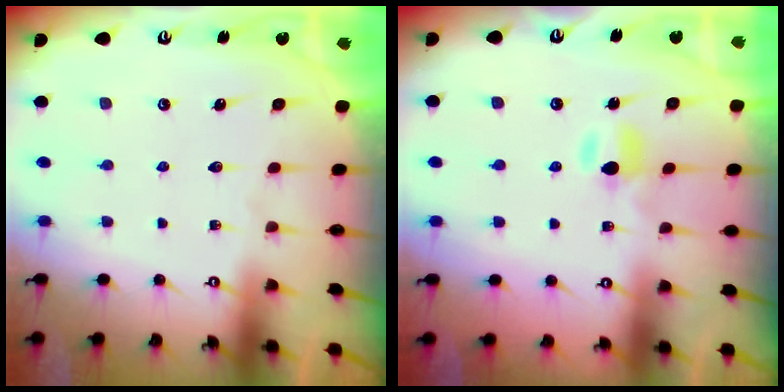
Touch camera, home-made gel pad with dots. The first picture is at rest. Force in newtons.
{"total": 5.8, "press": 5.8, "slide": 0.6}